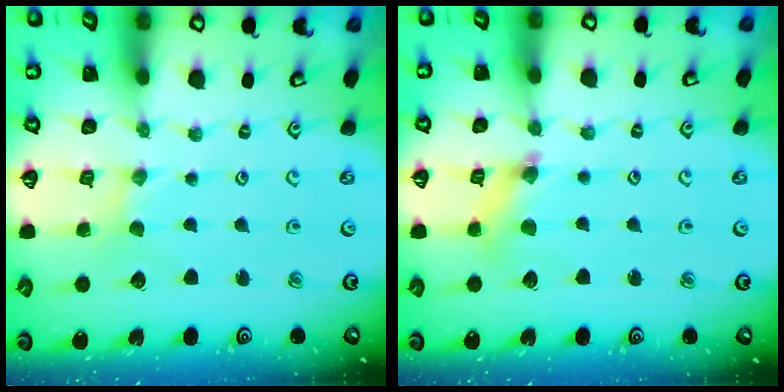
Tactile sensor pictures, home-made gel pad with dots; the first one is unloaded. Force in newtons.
{"total": 4.3, "press": 4.3, "slide": 0.5}